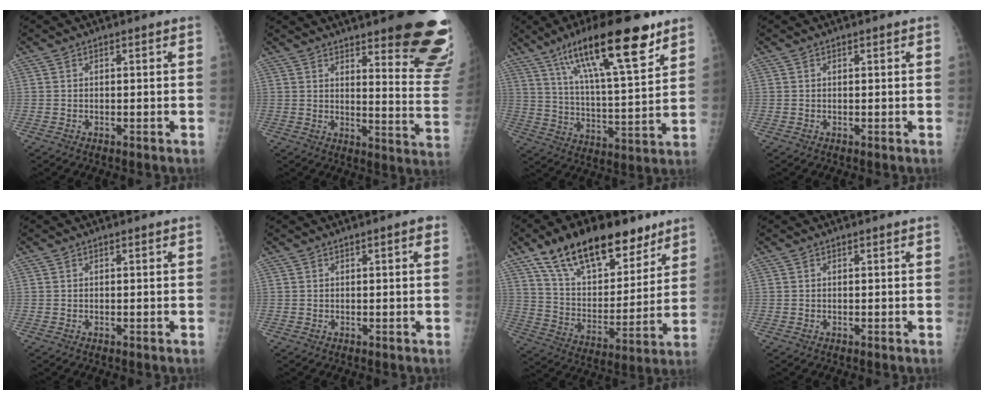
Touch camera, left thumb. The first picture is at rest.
{"total": 21.9, "force": [14.7, 4.5, 15.6], "torque": [-0.159, -0.090, 0.178]}
{"total": 21.7, "force": [13.2, 5.3, 16.3], "torque": [-0.253, -0.040, 0.224]}
{"total": 0.0}
{"total": 0.0}
{"total": 1.7, "force": [0.7, 0.3, 1.6], "torque": [-0.023, 0.002, 0.007]}
{"total": 22.7, "force": [15.0, 11.1, 12.9], "torque": [-0.171, -0.046, 0.257]}
{"total": 0.0}